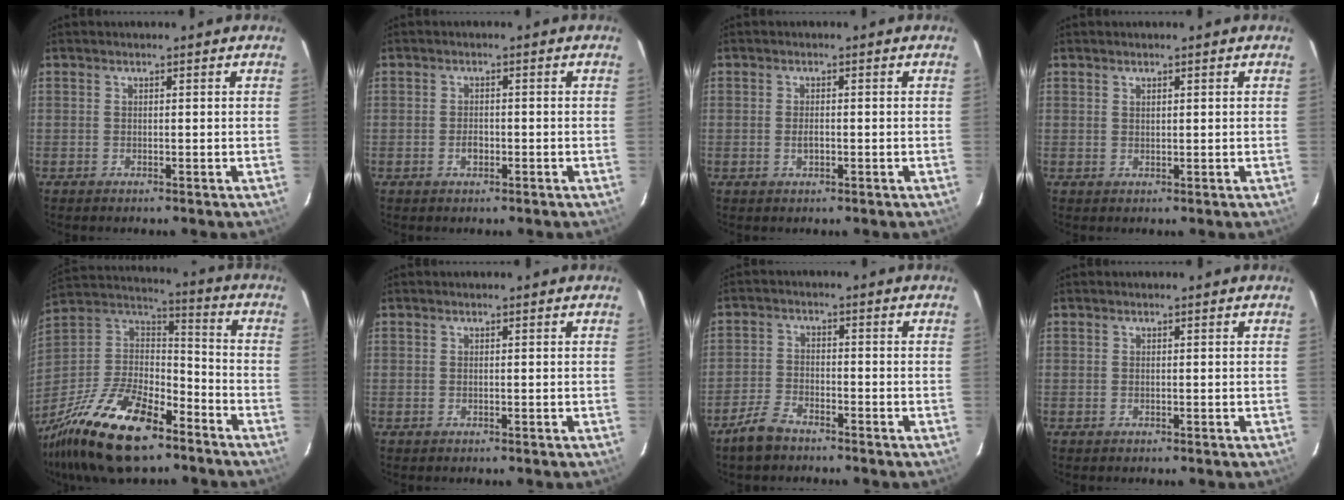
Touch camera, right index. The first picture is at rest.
{"total": 1.8, "force": [-0.9, 1.1, 1.1], "torque": [-0.021, 0.004, -0.015]}
{"total": 1.6, "force": [-0.6, 0.8, 1.3], "torque": [-0.026, 0.003, -0.011]}
{"total": 0.8, "force": [0.5, 0.3, 0.4], "torque": [-0.007, 0.002, 0.011]}
{"total": 26.4, "force": [-17.6, 10.8, 16.5], "torque": [-0.343, -0.016, -0.305]}
{"total": 0.0}
{"total": 5.5, "force": [-4.4, 2.2, 2.5], "torque": [-0.070, 0.005, -0.086]}
{"total": 0.0}